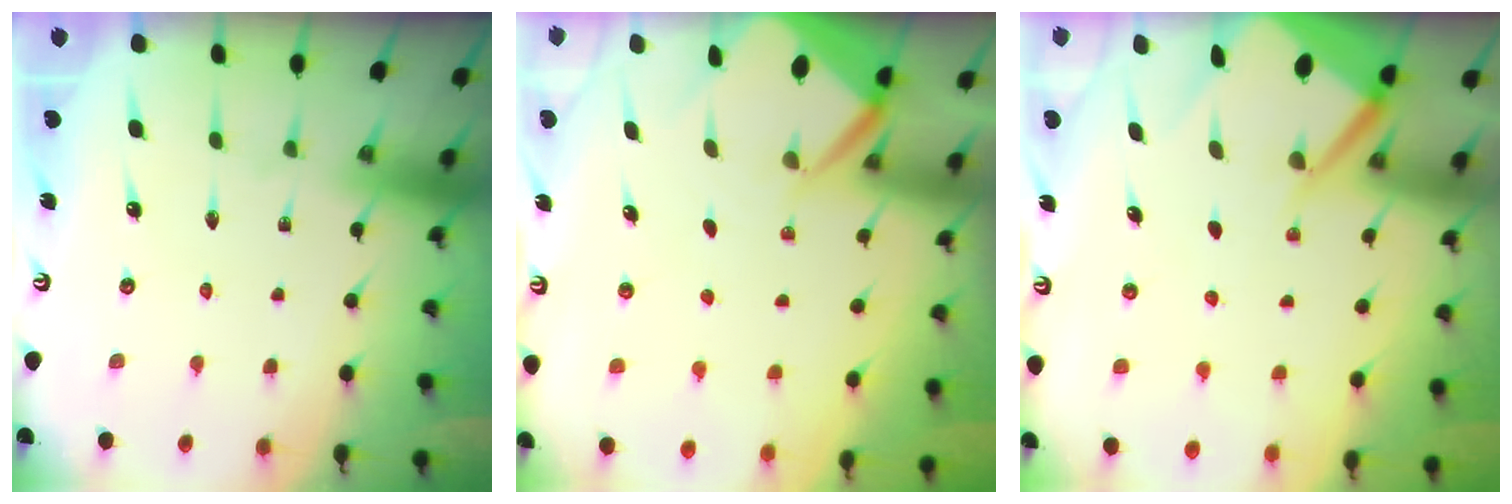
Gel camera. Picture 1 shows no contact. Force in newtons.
{"total": 5.9, "press": 5.9, "slide": 0.5}
{"total": 8.3, "press": 8.2, "slide": 0.9}